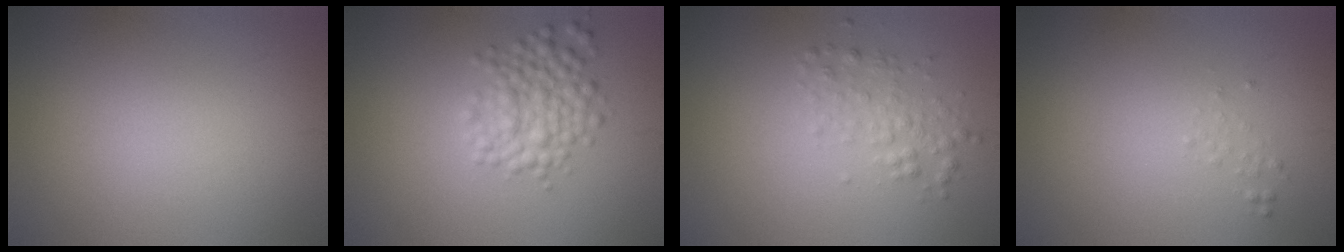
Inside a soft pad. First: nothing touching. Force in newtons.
{"total": 3.6, "press": 3.6, "slide": 0.0}
{"total": 2.0, "press": 2.0, "slide": 0.1}
{"total": 0.6, "press": 0.6, "slide": 0.1}